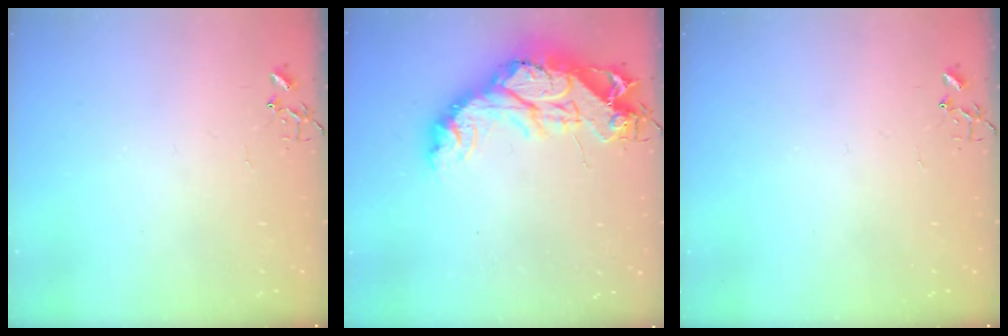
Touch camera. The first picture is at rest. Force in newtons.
{"total": 22.4, "press": 22.3, "slide": 2.3}
{"total": 0.0}